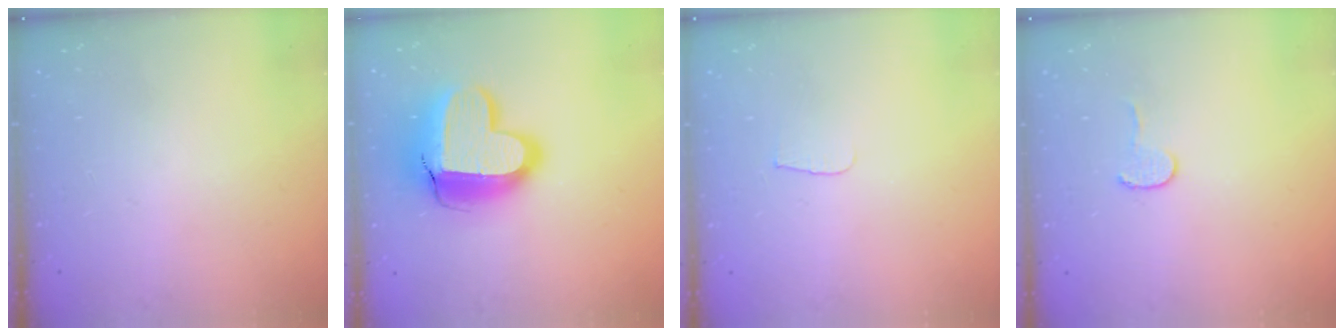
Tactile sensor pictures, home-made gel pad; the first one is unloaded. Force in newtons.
{"total": 18.3, "press": 18.3, "slide": 1.4}
{"total": 3.6, "press": 3.6, "slide": 0.4}
{"total": 4.1, "press": 4.1, "slide": 0.4}